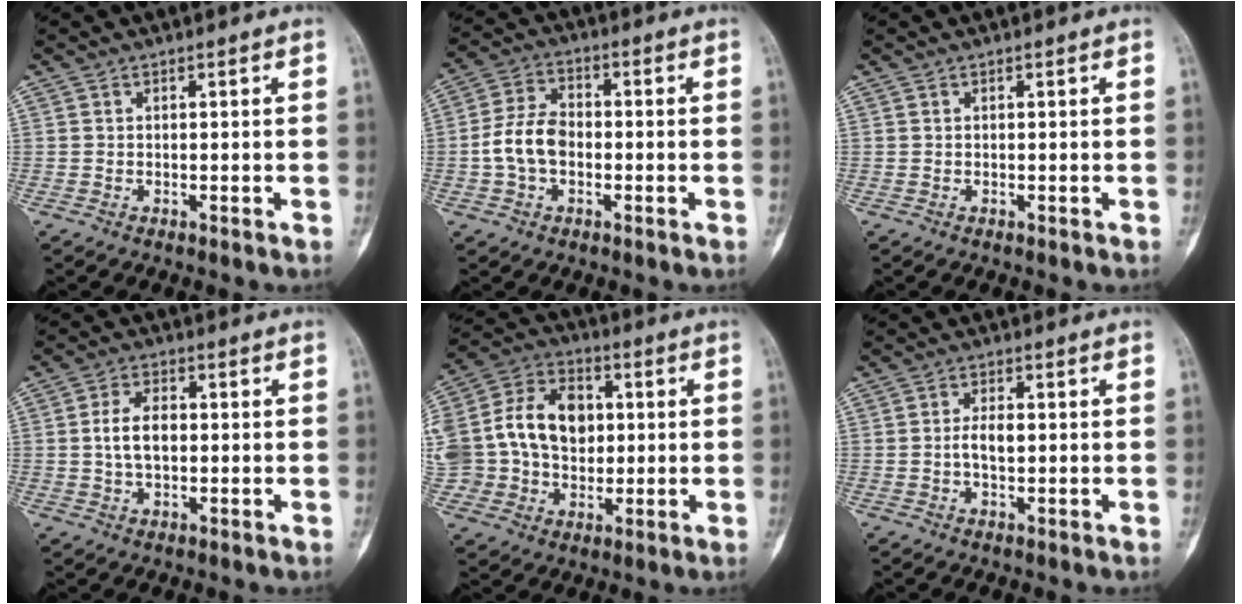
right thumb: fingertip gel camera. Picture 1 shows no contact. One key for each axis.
{"total": 8.0, "fx": -1.4, "fy": 5.5, "fz": 5.7, "tx": -0.100, "ty": 0.022, "tz": -0.034}
{"total": 0.0}
{"total": 6.1, "fx": 0.2, "fy": 3.7, "fz": 4.9, "tx": -0.087, "ty": 0.010, "tz": 0.002}
{"total": 23.4, "fx": 2.3, "fy": 18.1, "fz": 14.5, "tx": -0.299, "ty": 0.044, "tz": 0.055}
{"total": 3.1, "fx": -0.2, "fy": 1.5, "fz": 2.7, "tx": -0.047, "ty": 0.002, "tz": -0.007}